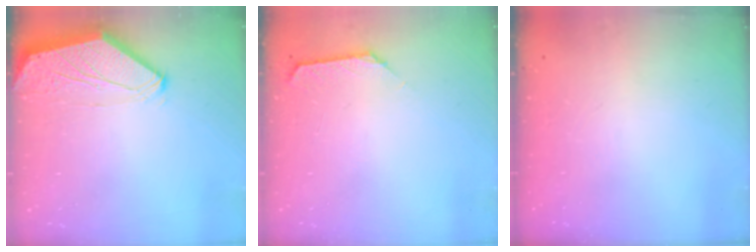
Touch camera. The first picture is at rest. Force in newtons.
{"total": 1.6, "press": 1.5, "slide": 0.6}
{"total": 0.0}